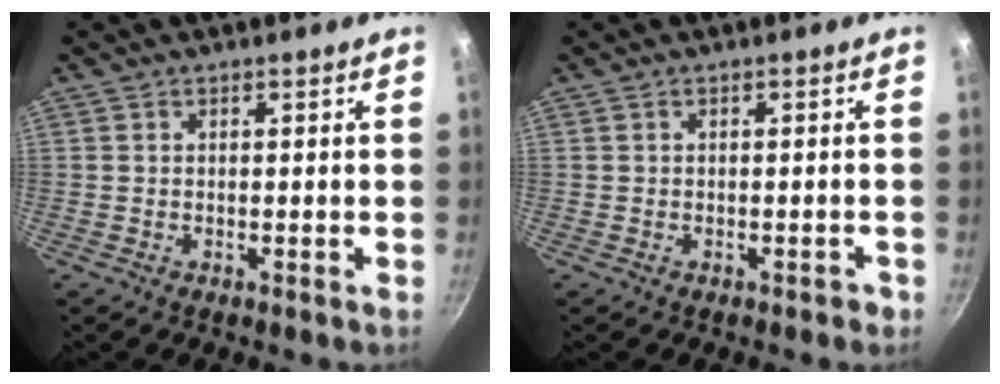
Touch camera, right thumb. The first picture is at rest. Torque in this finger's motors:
{"motor_torque": [-0.13, 0.31, -0.03, 0.02, 0.02]}